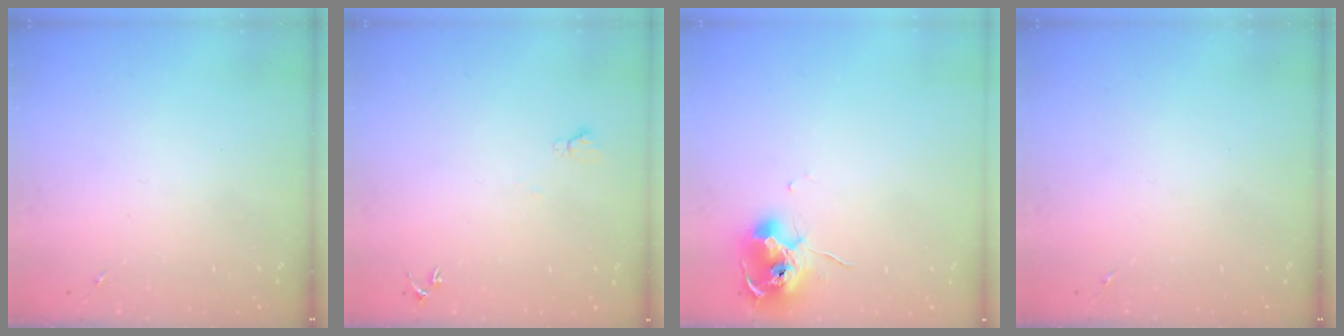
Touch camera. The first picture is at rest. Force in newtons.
{"total": 4.8, "press": 4.8, "slide": 0.6}
{"total": 10.3, "press": 10.3, "slide": 0.9}
{"total": 0.0}